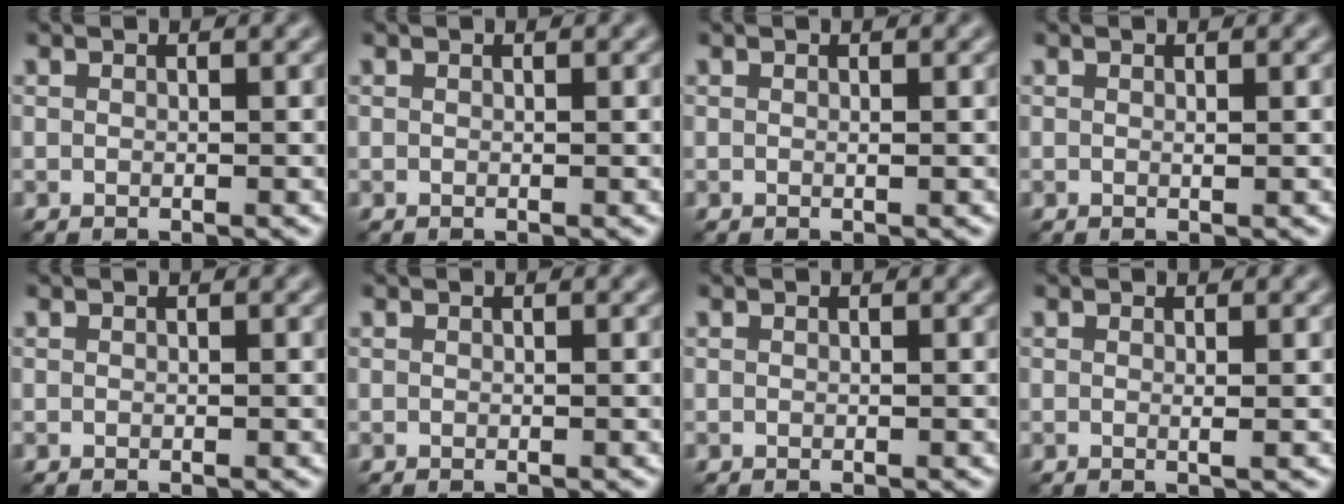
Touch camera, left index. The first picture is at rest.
{"total": 0.0}
{"total": 0.0}
{"total": 0.0}
{"total": 0.0}
{"total": 0.0}
{"total": 0.0}
{"total": 0.7, "force": [0.1, 0.1, 0.7], "torque": [-0.008, -0.002, -0.001]}